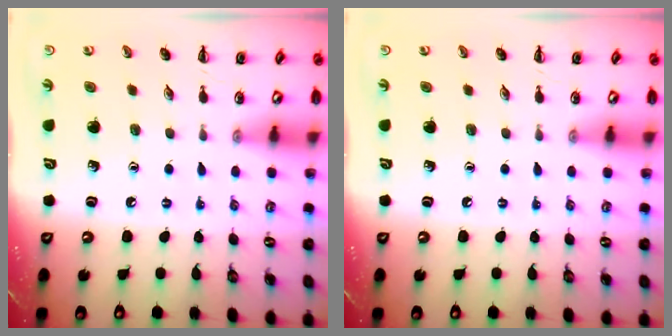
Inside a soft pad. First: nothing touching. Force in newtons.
{"total": 0.0}